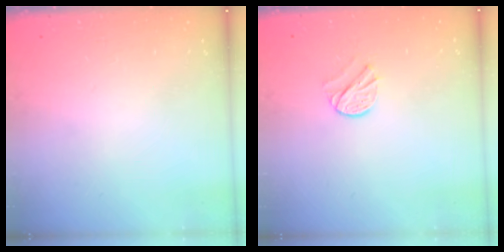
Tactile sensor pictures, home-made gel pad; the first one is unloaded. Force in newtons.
{"total": 7.4, "press": 7.4, "slide": 0.6}